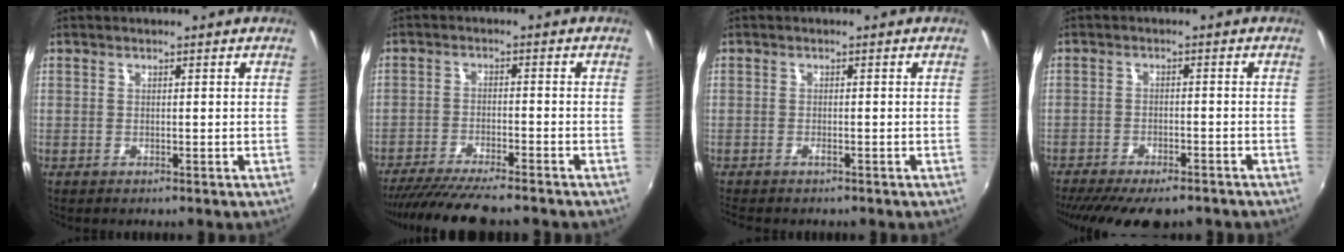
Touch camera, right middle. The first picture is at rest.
{"total": 11.9, "force": [-10.5, 1.0, 5.6], "torque": [-0.125, -0.029, -0.172]}
{"total": 1.7, "force": [-1.4, 0.4, 0.9], "torque": [-0.023, -0.002, -0.026]}
{"total": 13.4, "force": [-10.9, 3.9, 6.8], "torque": [-0.144, -0.040, -0.163]}